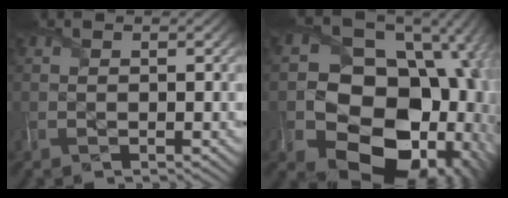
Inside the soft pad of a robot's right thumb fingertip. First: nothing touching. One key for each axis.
{"total": 21.1, "fx": -4.3, "fy": 17.3, "fz": 11.2, "tx": -0.165, "ty": -0.057, "tz": -0.051}